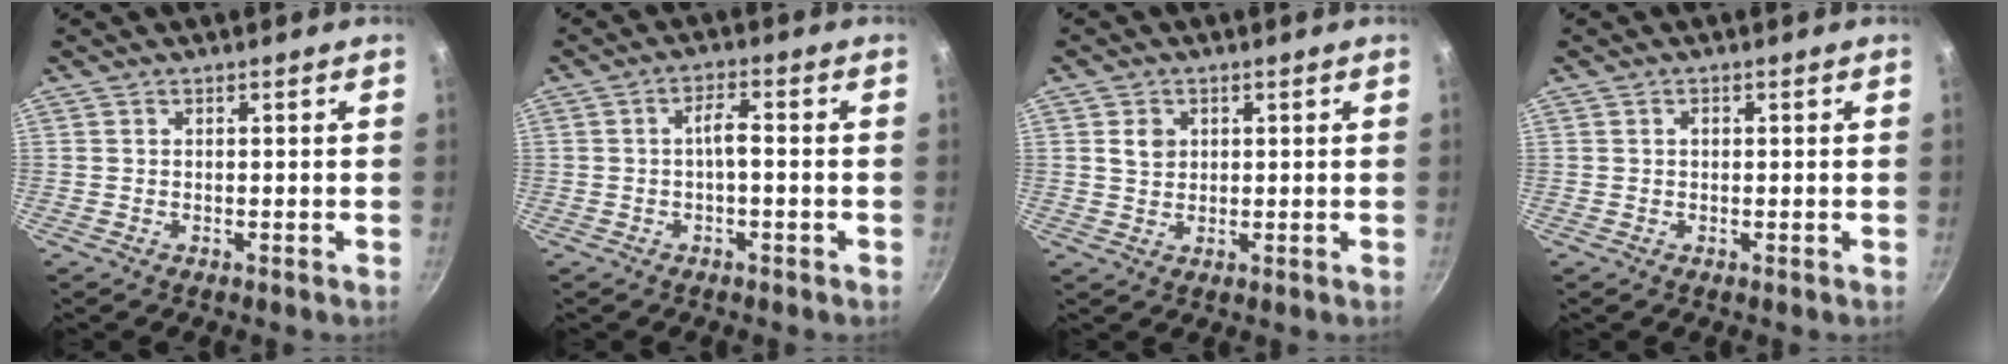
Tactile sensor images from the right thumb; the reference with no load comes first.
{"total": 3.4, "force": [-0.6, 1.0, 3.2], "torque": [-0.062, 0.017, -0.013]}
{"total": 3.2, "force": [0.9, 2.6, 1.6], "torque": [-0.017, 0.000, 0.017]}
{"total": 0.9, "force": [0.2, 0.7, 0.5], "torque": [-0.006, 0.004, 0.002]}